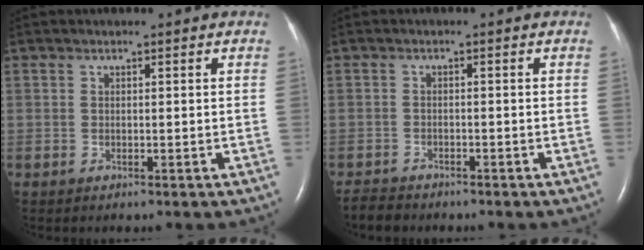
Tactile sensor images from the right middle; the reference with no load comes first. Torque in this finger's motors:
{"motor_torque": [0.10, -0.13, -0.05, -0.01]}